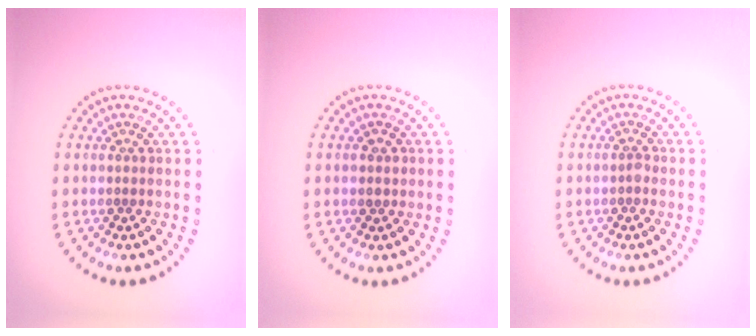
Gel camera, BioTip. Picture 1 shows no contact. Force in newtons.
{"total": 1.0, "press": 0.9, "slide": 0.3}
{"total": 0.6, "press": 0.5, "slide": 0.2}